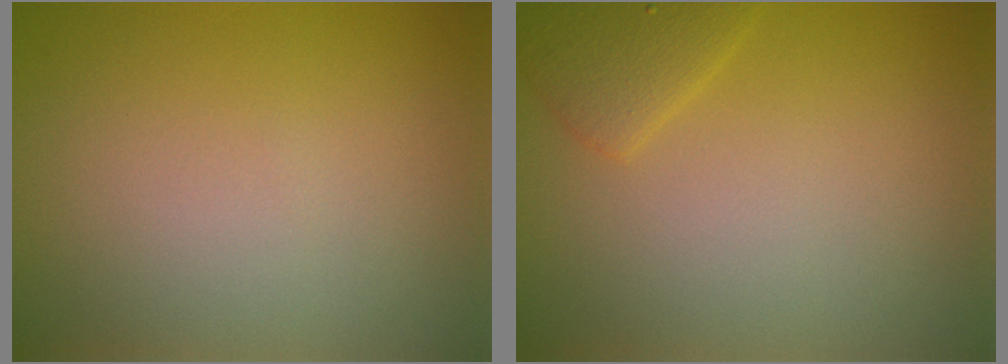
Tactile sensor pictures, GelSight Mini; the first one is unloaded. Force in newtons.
{"total": 2.1, "press": 2.1, "slide": 0.2}